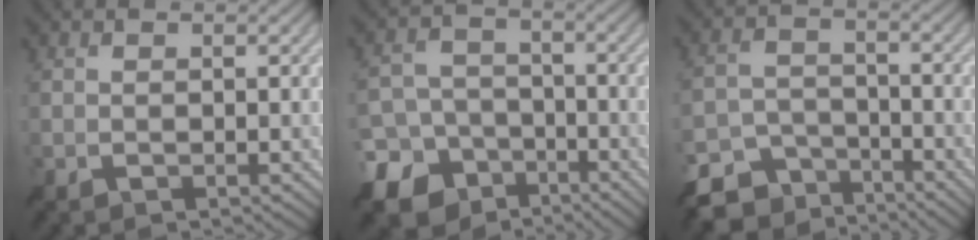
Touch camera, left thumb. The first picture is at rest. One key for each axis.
{"total": 12.6, "fx": -7.4, "fy": 9.6, "fz": 3.3, "tx": -0.108, "ty": -0.038, "tz": -0.137}
{"total": 8.5, "fx": -6.9, "fy": 4.0, "fz": 2.9, "tx": -0.059, "ty": -0.015, "tz": -0.124}